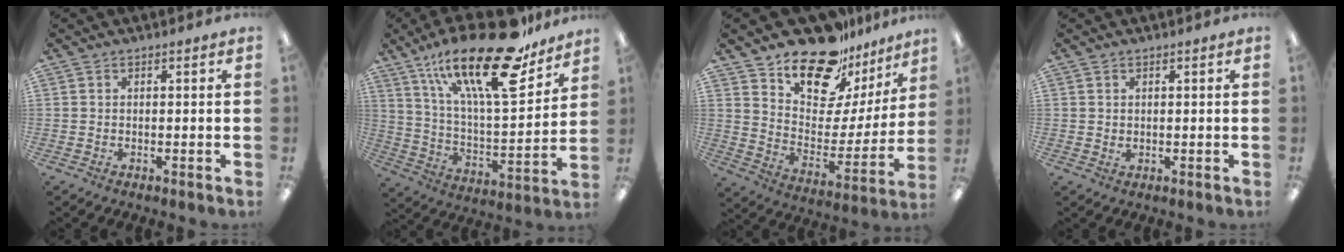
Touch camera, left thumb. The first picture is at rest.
{"total": 27.7, "force": [17.8, 8.7, 19.3], "torque": [-0.314, -0.097, 0.297]}
{"total": 20.0, "force": [16.3, 8.8, 7.5], "torque": [-0.138, -0.116, 0.292]}
{"total": 1.0, "force": [0.5, 0.8, 0.5], "torque": [-0.002, 0.000, 0.006]}